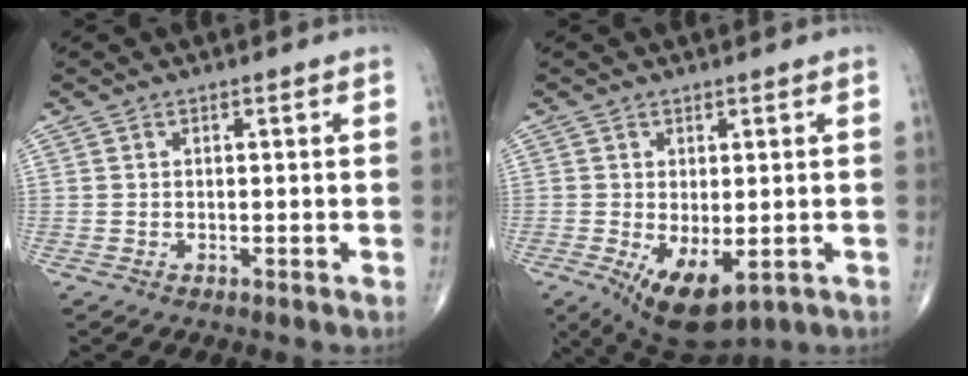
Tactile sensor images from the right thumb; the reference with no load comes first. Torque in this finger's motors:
{"motor_torque": [-0.12, 0.82, 0.55, 0.30, 0.24]}